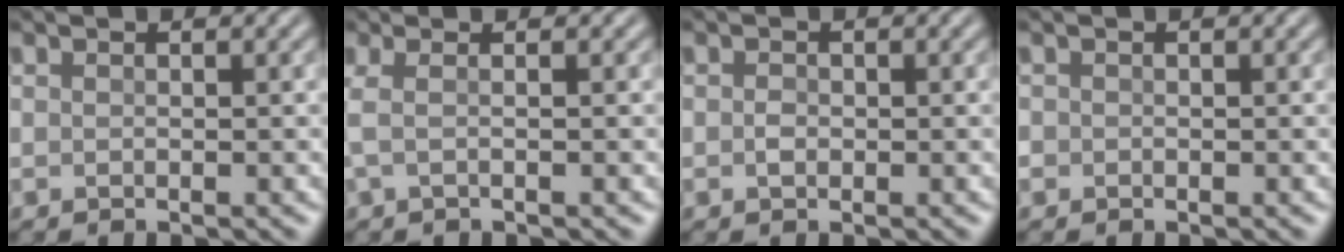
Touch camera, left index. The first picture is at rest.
{"total": 1.6, "force": [-0.2, 0.4, 1.6], "torque": [-0.042, 0.001, -0.006]}
{"total": 0.9, "force": [-0.2, 0.7, 0.6], "torque": [-0.013, -0.001, -0.008]}
{"total": 0.7, "force": [-0.2, 0.6, 0.1], "torque": [0.004, -0.002, -0.006]}